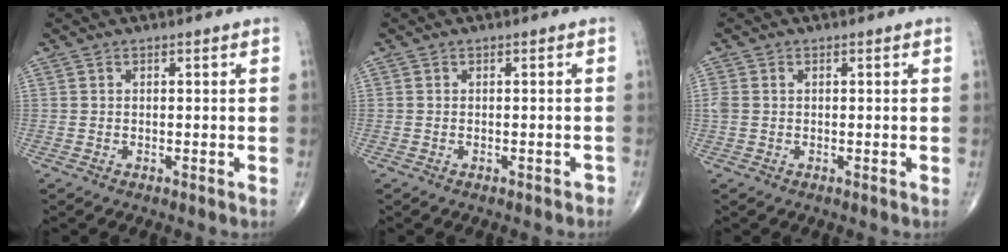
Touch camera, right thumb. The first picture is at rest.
{"total": 1.0, "force": [-0.9, 0.2, 0.4], "torque": [-0.008, 0.005, -0.009]}
{"total": 1.7, "force": [0.2, 1.3, 1.1], "torque": [-0.035, 0.010, 0.006]}